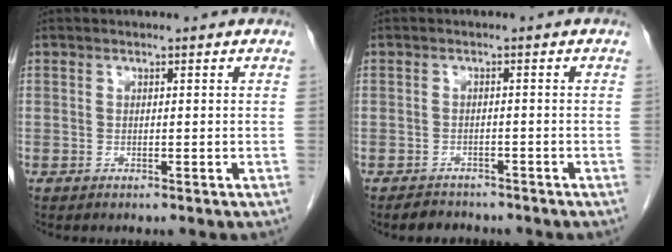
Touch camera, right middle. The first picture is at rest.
{"total": 3.3, "force": [-2.9, 1.4, 0.5], "torque": [-0.015, -0.001, -0.041]}